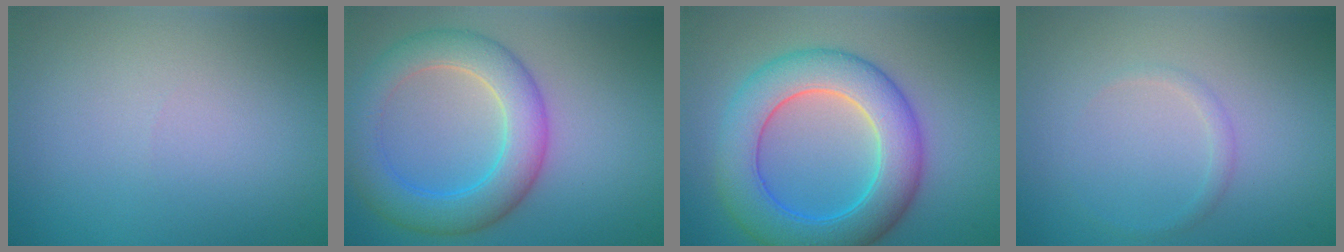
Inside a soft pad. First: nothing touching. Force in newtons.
{"total": 6.2, "press": 6.2, "slide": 0.2}
{"total": 8.3, "press": 8.3, "slide": 0.1}
{"total": 0.8, "press": 0.8, "slide": 0.0}